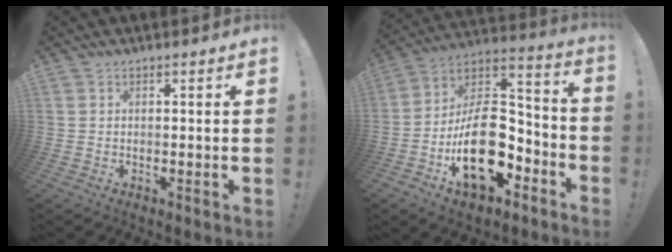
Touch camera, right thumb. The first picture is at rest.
{"total": 22.1, "force": [-6.9, 13.3, 16.2], "torque": [-0.264, 0.034, -0.101]}